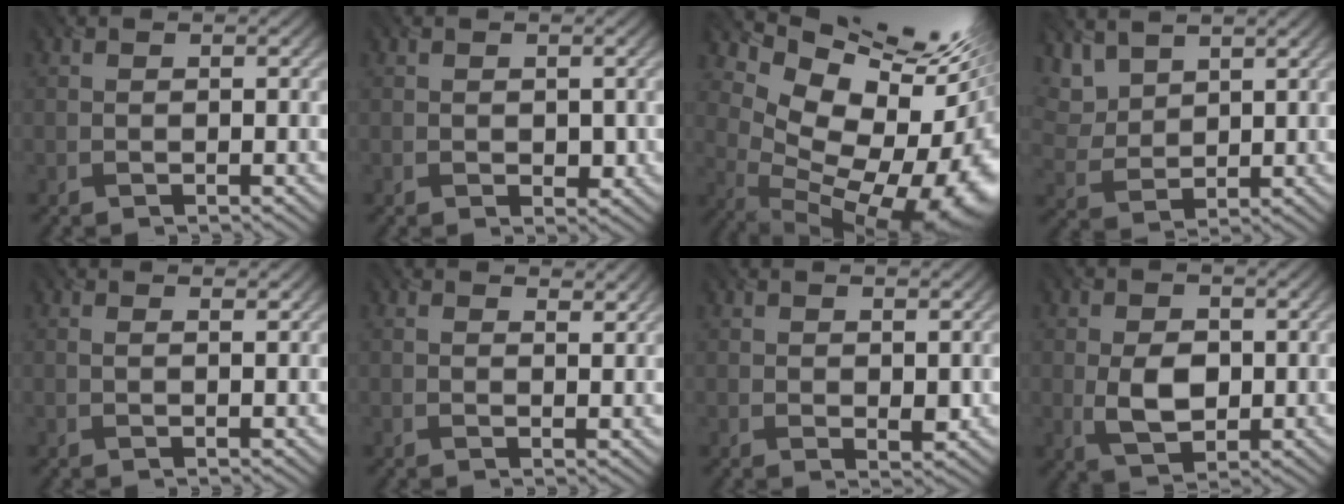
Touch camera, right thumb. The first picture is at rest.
{"total": 1.3, "force": [0.1, 1.0, 0.8], "torque": [-0.015, -0.008, 0.005]}
{"total": 18.2, "force": [4.2, 11.4, 13.6], "torque": [-0.148, 0.015, 0.115]}
{"total": 5.5, "force": [4.0, 2.7, 2.5], "torque": [-0.070, -0.007, 0.089]}
{"total": 1.3, "force": [1.0, 0.3, 0.8], "torque": [-0.020, -0.005, 0.015]}
{"total": 2.8, "force": [2.1, 1.1, 1.5], "torque": [-0.034, -0.003, 0.037]}
{"total": 2.0, "force": [0.9, 1.0, 1.5], "torque": [-0.027, -0.008, 0.021]}
{"total": 5.4, "force": [0.0, 3.6, 4.0], "torque": [-0.083, -0.006, 0.003]}